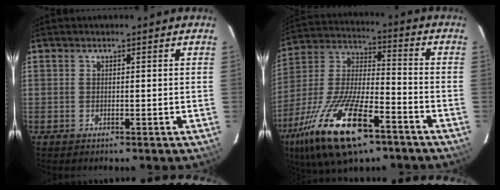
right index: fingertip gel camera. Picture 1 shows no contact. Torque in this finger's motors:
{"motor_torque": [1.55, -0.58, 0.83, 0.21]}